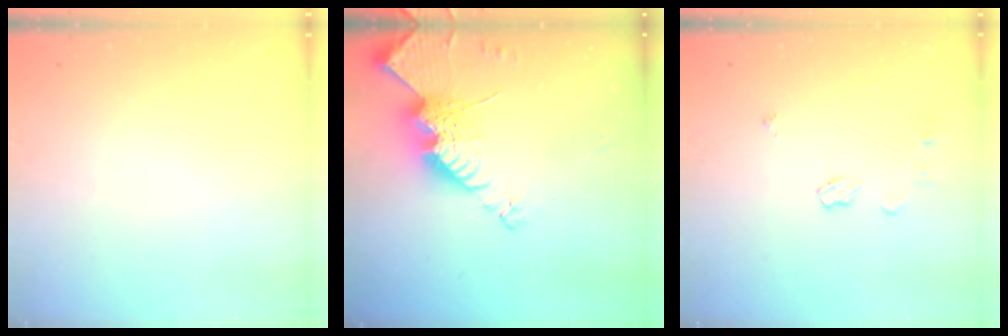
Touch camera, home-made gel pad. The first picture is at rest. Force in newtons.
{"total": 16.3, "press": 16.3, "slide": 1.2}
{"total": 5.6, "press": 5.6, "slide": 0.7}